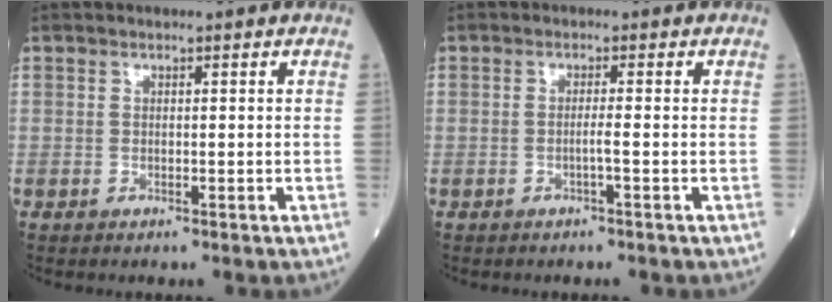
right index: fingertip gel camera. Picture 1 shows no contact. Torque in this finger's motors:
{"motor_torque": [-0.14, 0.13, -0.04, 0.00]}